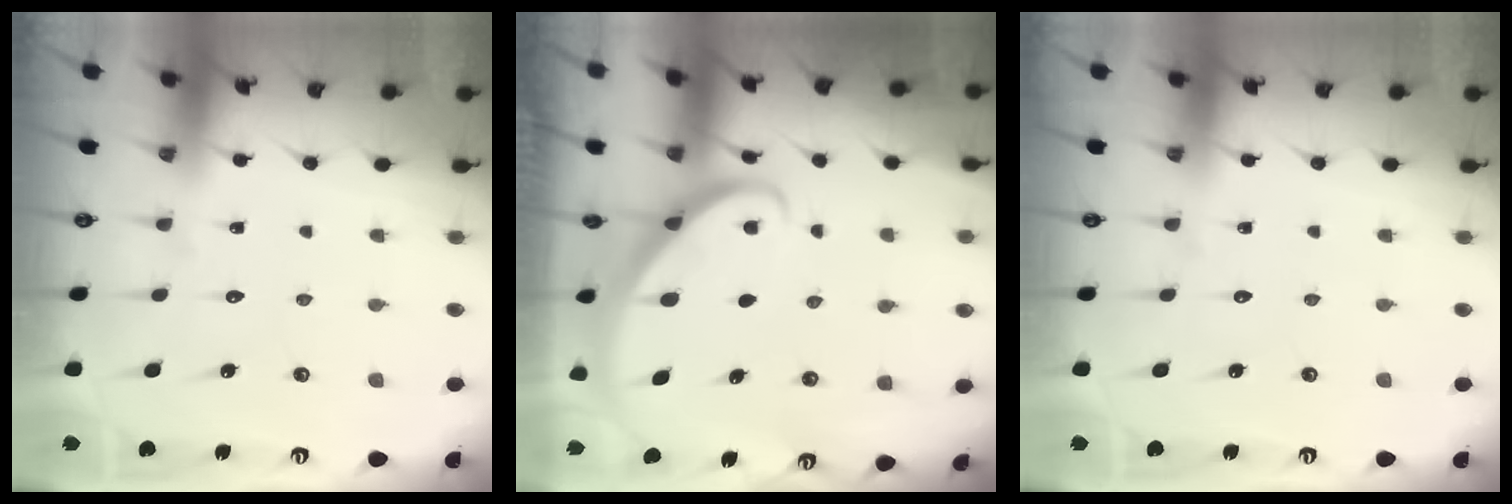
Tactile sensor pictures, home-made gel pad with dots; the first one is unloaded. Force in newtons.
{"total": 2.7, "press": 2.7, "slide": 0.2}
{"total": 0.0}